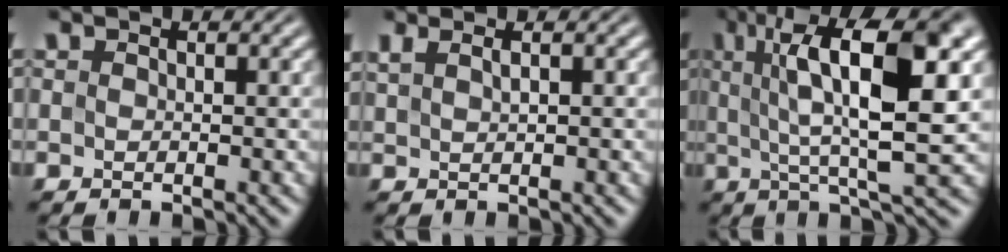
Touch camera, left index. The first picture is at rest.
{"total": 1.7, "force": [1.0, 0.6, 1.3], "torque": [-0.023, 0.000, 0.018]}
{"total": 13.0, "force": [3.6, 3.6, 11.9], "torque": [-0.183, 0.015, 0.054]}